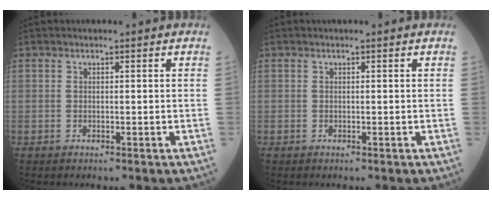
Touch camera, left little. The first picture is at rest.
{"total": 0.0}